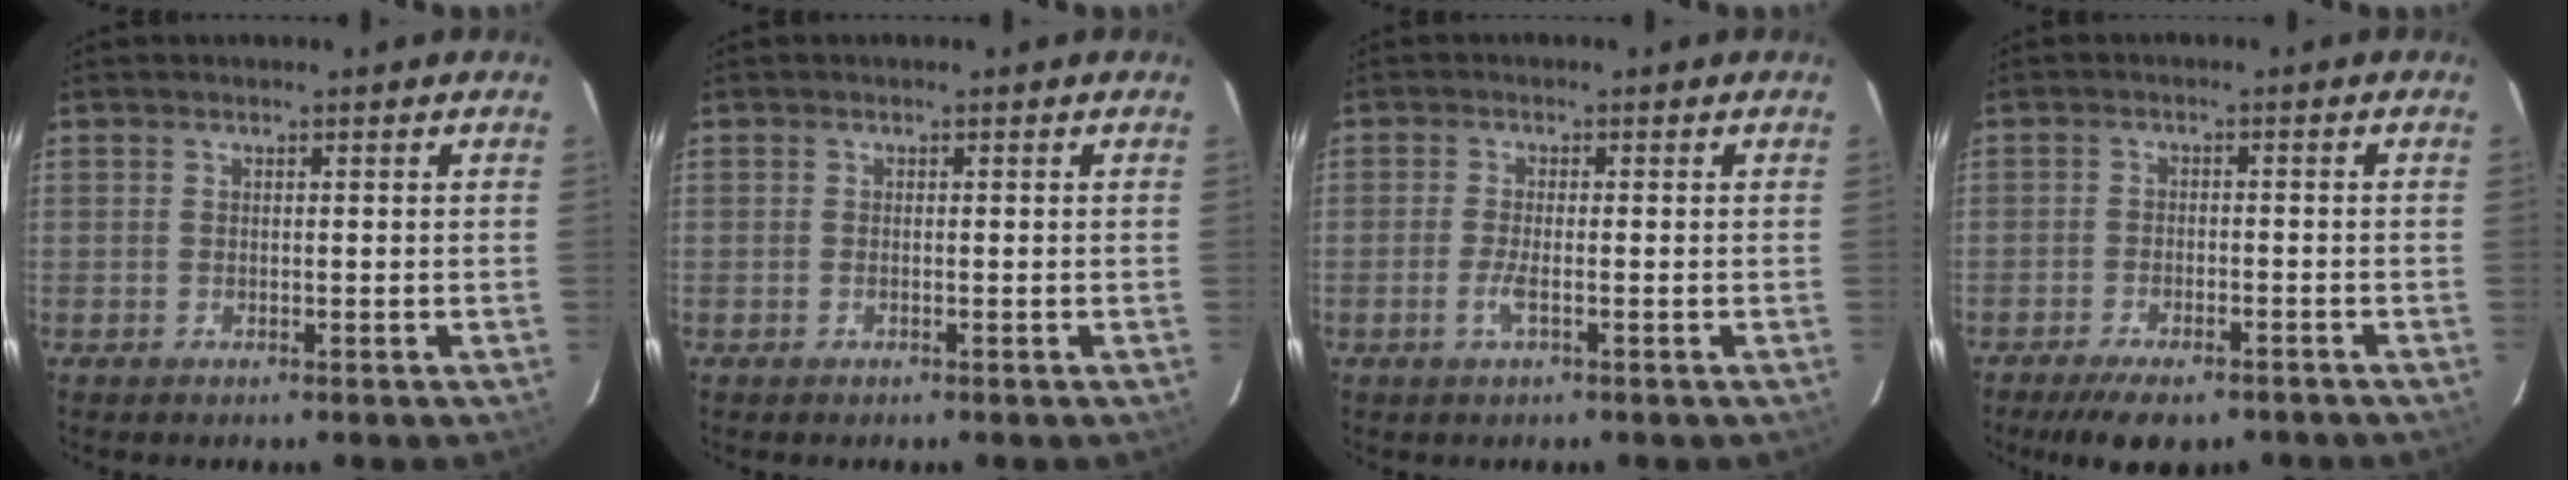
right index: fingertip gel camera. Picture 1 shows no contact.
{"total": 0.0}
{"total": 2.8, "force": [-1.1, 0.4, 2.5], "torque": [-0.055, -0.004, -0.023]}
{"total": 9.2, "force": [-7.0, 3.3, 5.0], "torque": [-0.111, -0.016, -0.107]}